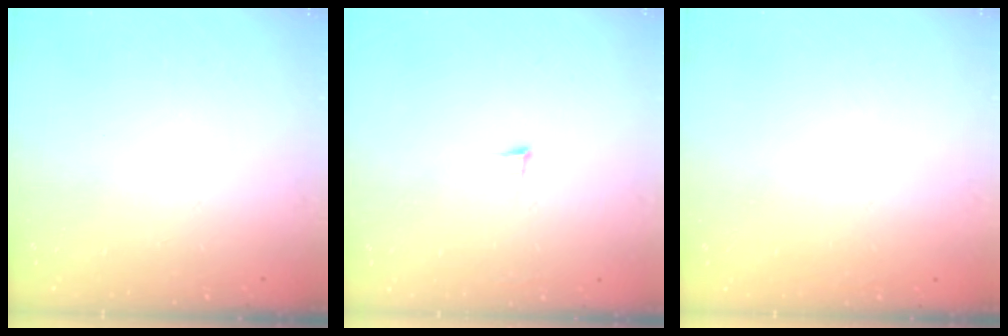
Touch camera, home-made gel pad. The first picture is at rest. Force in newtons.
{"total": 5.2, "press": 5.0, "slide": 1.3}
{"total": 1.6, "press": 1.6, "slide": 0.1}